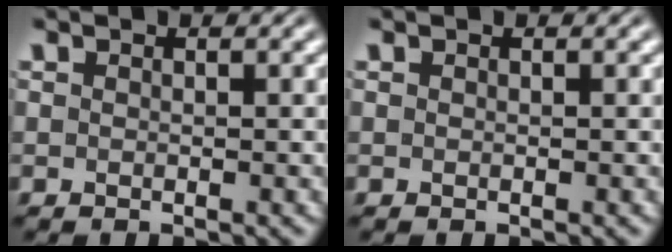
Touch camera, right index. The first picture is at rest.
{"total": 0.0}